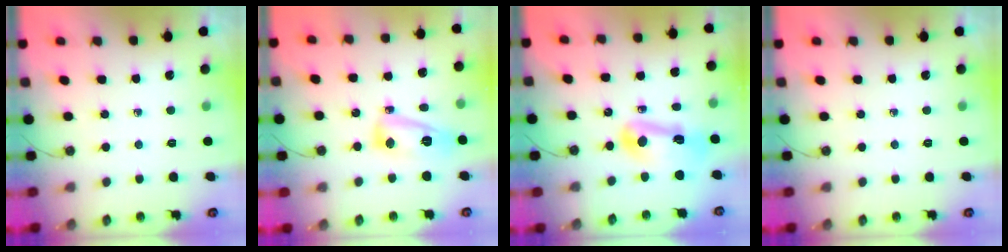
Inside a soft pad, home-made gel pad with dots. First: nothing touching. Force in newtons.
{"total": 12.0, "press": 12.0, "slide": 1.0}
{"total": 13.8, "press": 13.7, "slide": 1.5}
{"total": 0.0}